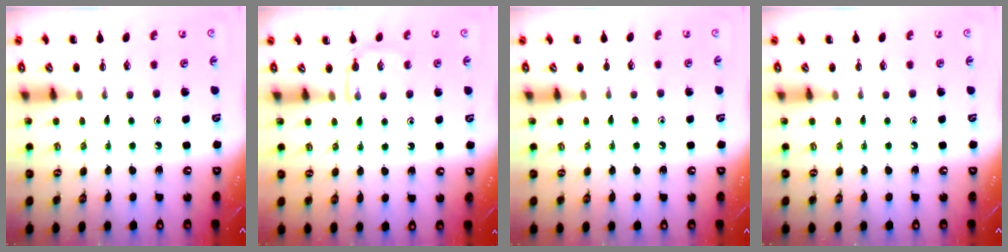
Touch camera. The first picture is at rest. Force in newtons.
{"total": 5.0, "press": 4.8, "slide": 1.4}
{"total": 4.8, "press": 4.4, "slide": 1.9}
{"total": 0.0}